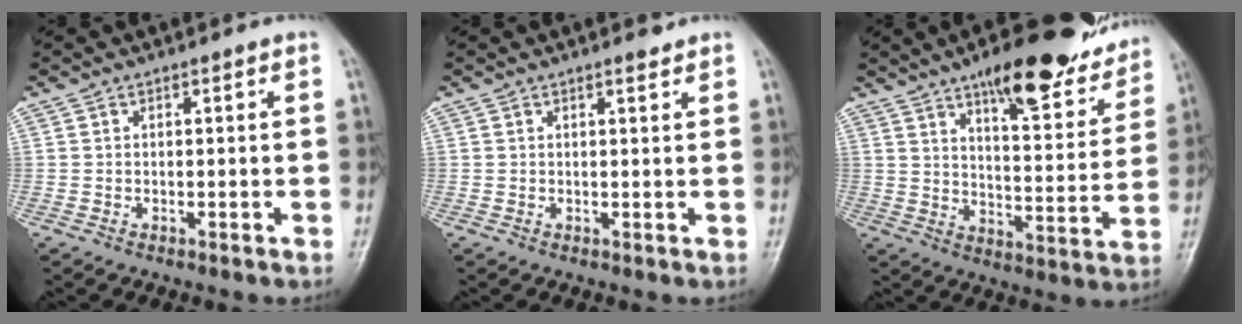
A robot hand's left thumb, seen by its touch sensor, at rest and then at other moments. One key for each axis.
{"total": 1.3, "fx": 1.0, "fy": 0.3, "fz": 0.7, "tx": -0.011, "ty": -0.007, "tz": 0.016}
{"total": 18.9, "fx": 13.1, "fy": 5.9, "fz": 12.3, "tx": -0.126, "ty": -0.061, "tz": 0.191}